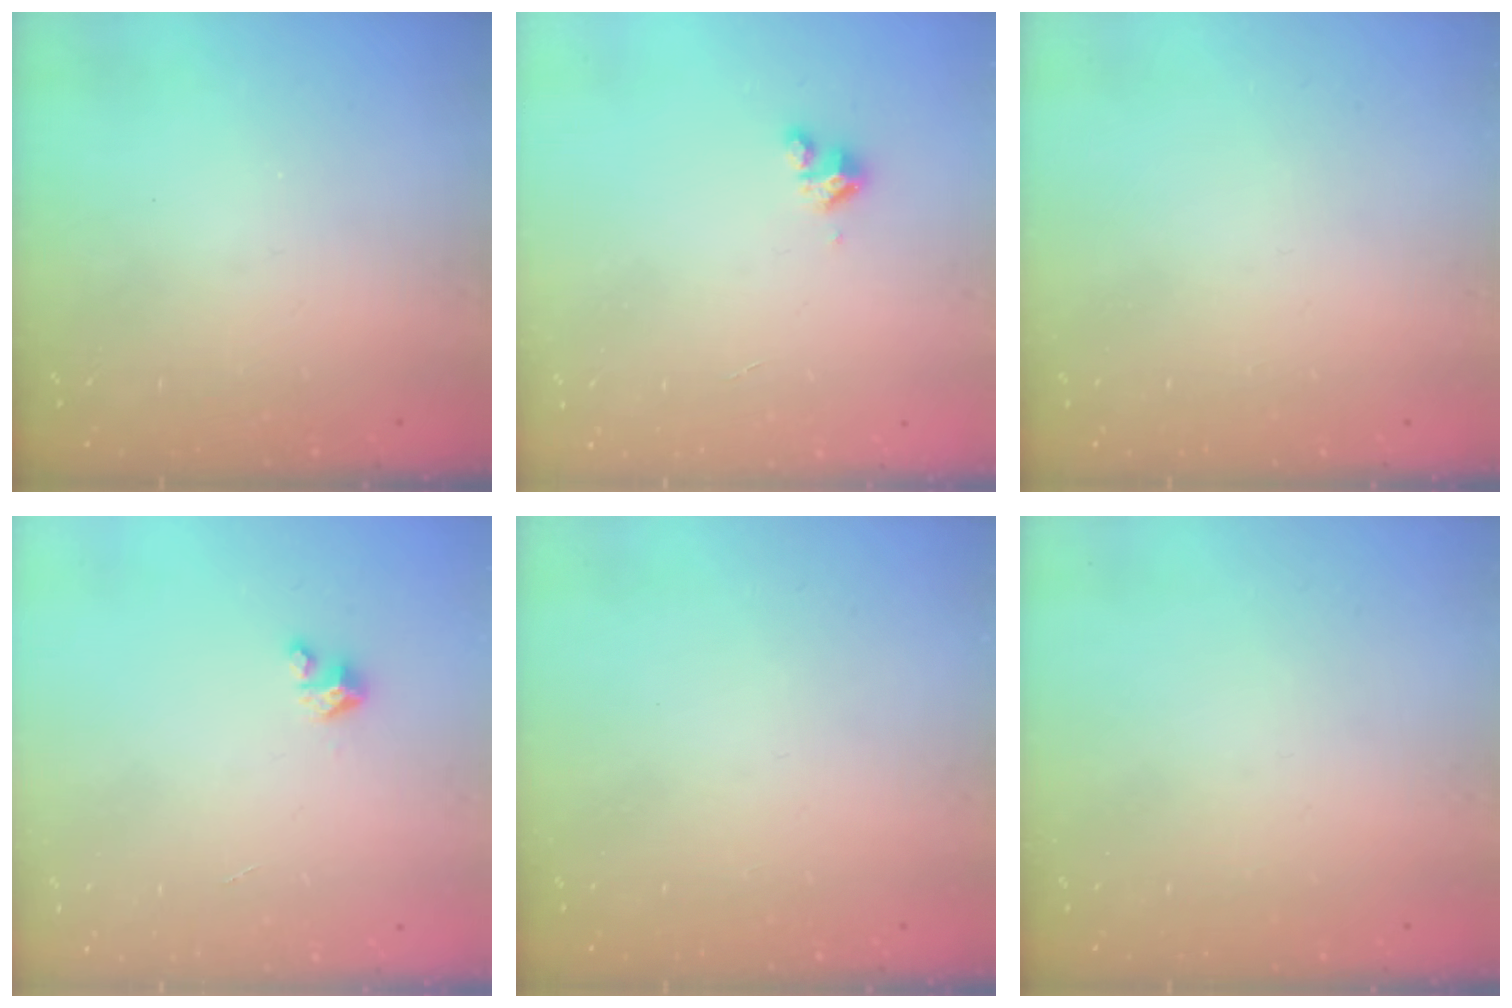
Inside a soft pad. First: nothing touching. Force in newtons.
{"total": 5.0, "press": 5.0, "slide": 0.4}
{"total": 0.0}
{"total": 3.2, "press": 3.2, "slide": 0.3}
{"total": 0.0}
{"total": 0.0}